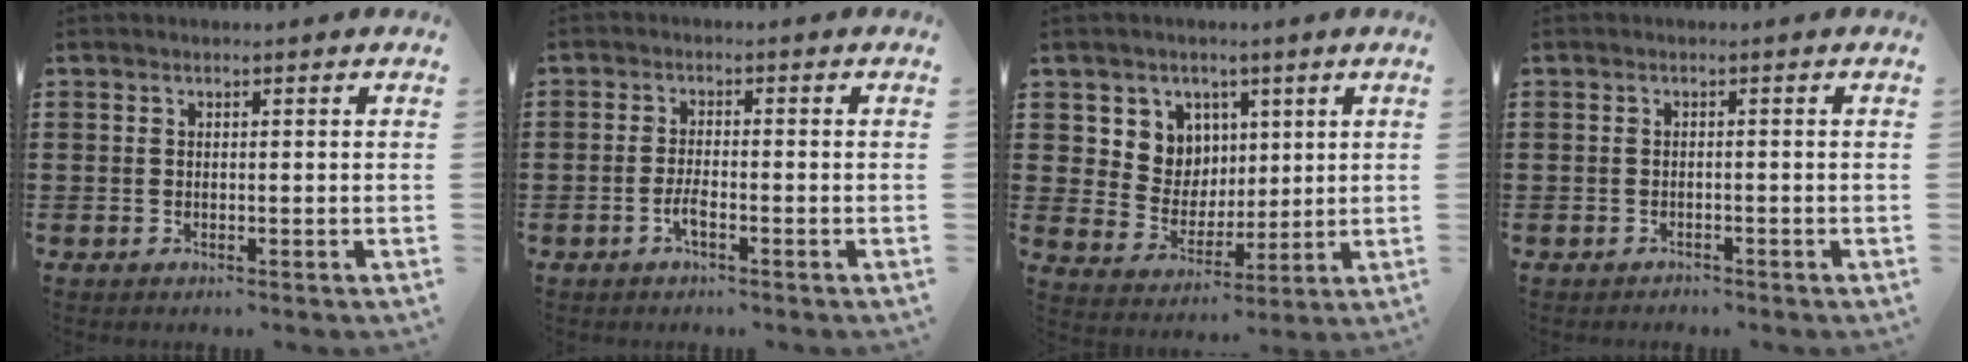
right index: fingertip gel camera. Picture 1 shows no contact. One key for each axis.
{"total": 2.5, "fx": -1.2, "fy": 0.6, "fz": 2.1, "tx": -0.044, "ty": -0.001, "tz": -0.025}
{"total": 7.2, "fx": 3.1, "fy": 6.4, "fz": 0.9, "tx": -0.049, "ty": -0.007, "tz": 0.059}
{"total": 0.9, "fx": -0.9, "fy": 0.2, "fz": 0.0, "tx": -0.004, "ty": 0.002, "tz": -0.020}